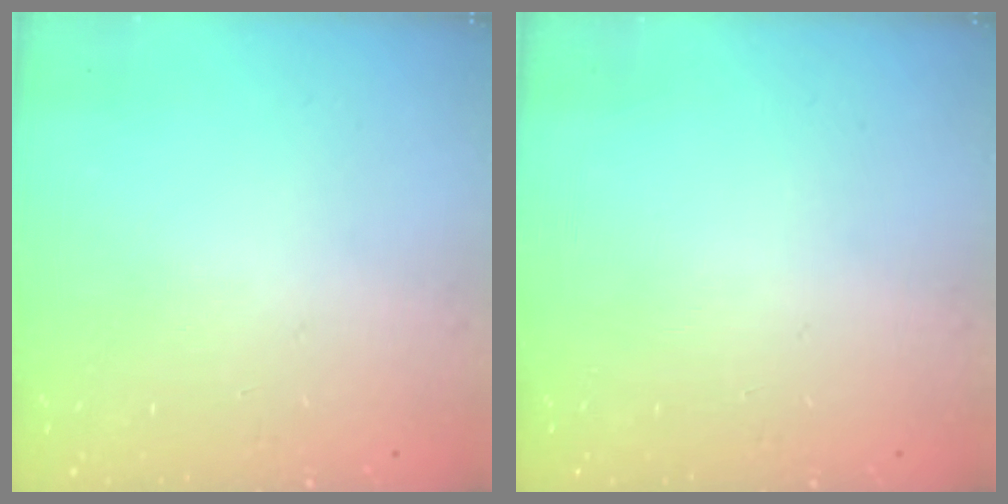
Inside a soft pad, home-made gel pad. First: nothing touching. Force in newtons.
{"total": 0.0}